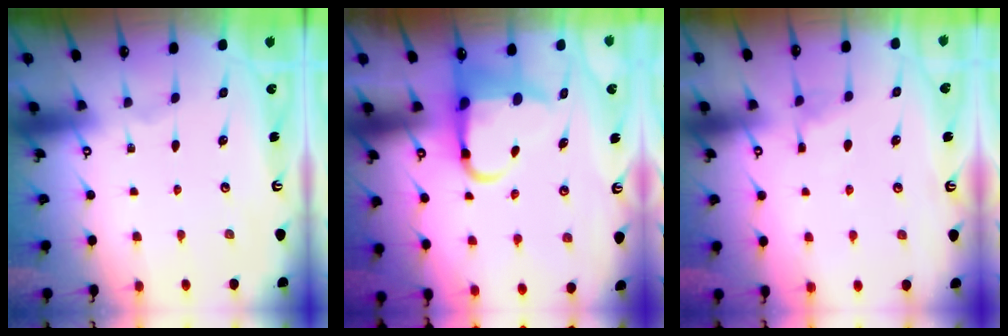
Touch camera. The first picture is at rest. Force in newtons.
{"total": 6.8, "press": 6.6, "slide": 1.6}
{"total": 4.8, "press": 4.7, "slide": 0.5}